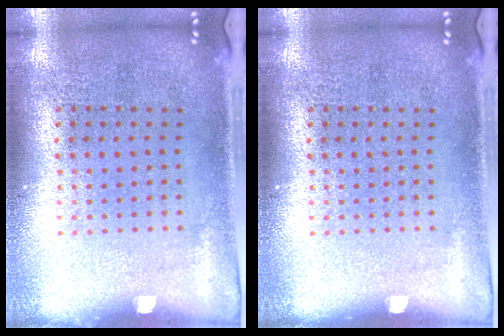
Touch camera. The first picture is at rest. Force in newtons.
{"total": 0.0}